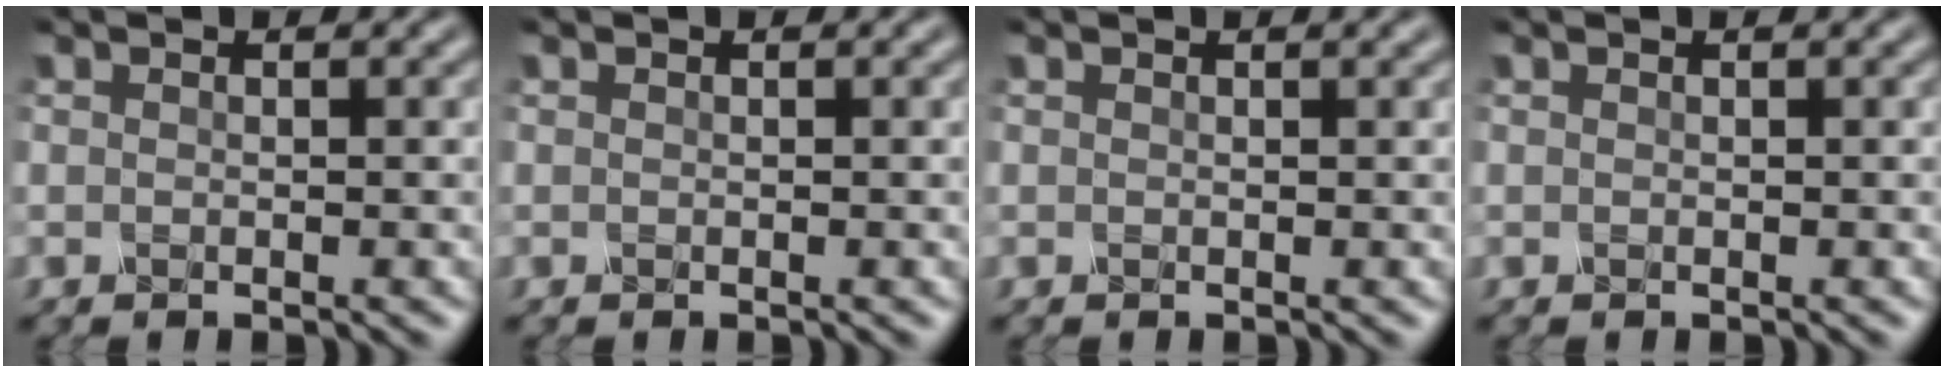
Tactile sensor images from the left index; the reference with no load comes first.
{"total": 0.0}
{"total": 0.7, "force": [0.5, 0.1, 0.4], "torque": [-0.007, 0.000, 0.004]}
{"total": 0.0}